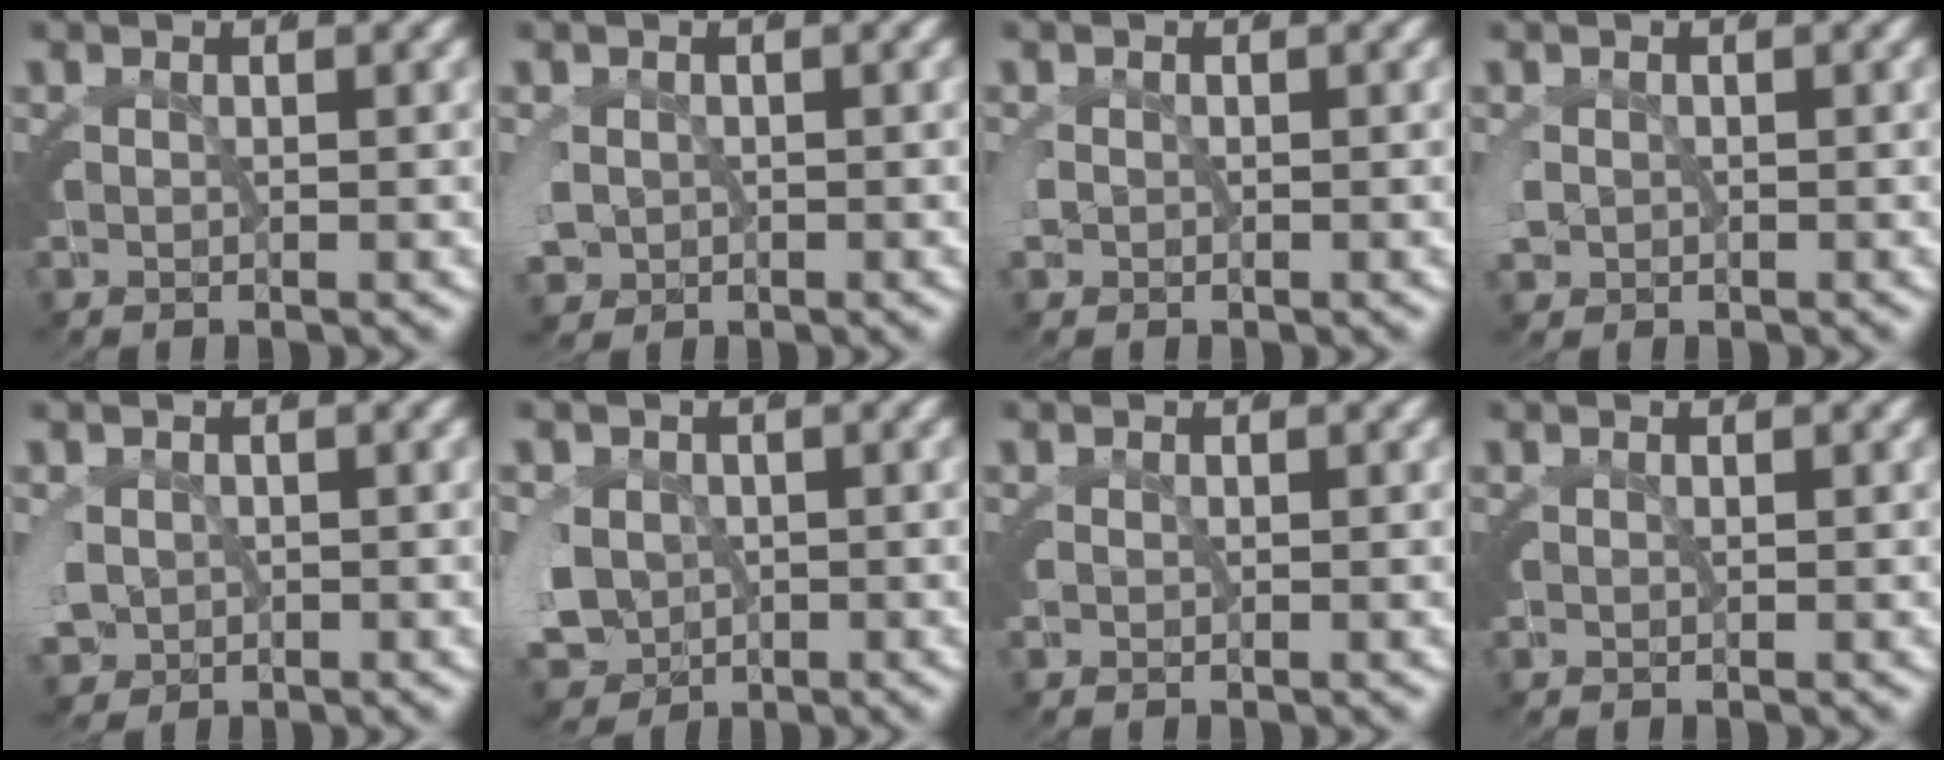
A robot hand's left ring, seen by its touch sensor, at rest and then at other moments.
{"total": 3.3, "force": [-0.6, 2.9, 1.4], "torque": [-0.058, -0.028, 0.003]}
{"total": 0.8, "force": [-0.2, 0.6, 0.4], "torque": [-0.026, -0.006, 0.000]}
{"total": 1.7, "force": [-0.2, 1.5, 0.8], "torque": [-0.037, -0.013, 0.005]}
{"total": 3.8, "force": [-0.6, 3.3, 1.6], "torque": [-0.065, -0.032, 0.003]}
{"total": 8.6, "force": [-2.7, 7.4, 3.4], "torque": [-0.095, -0.046, -0.029]}
{"total": 0.0}
{"total": 0.0}